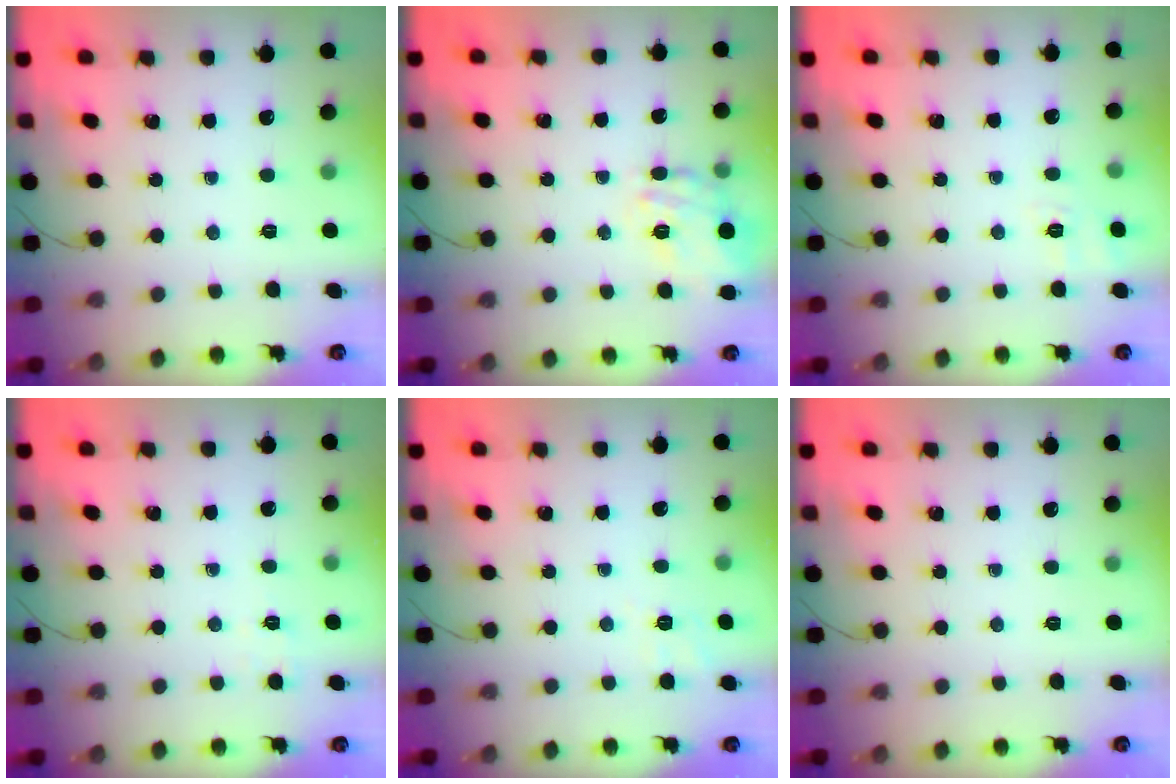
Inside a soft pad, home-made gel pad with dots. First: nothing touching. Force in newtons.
{"total": 16.9, "press": 16.8, "slide": 1.5}
{"total": 2.3, "press": 1.2, "slide": 1.9}
{"total": 2.0, "press": 1.0, "slide": 1.7}
{"total": 2.4, "press": 1.4, "slide": 2.0}
{"total": 0.0}